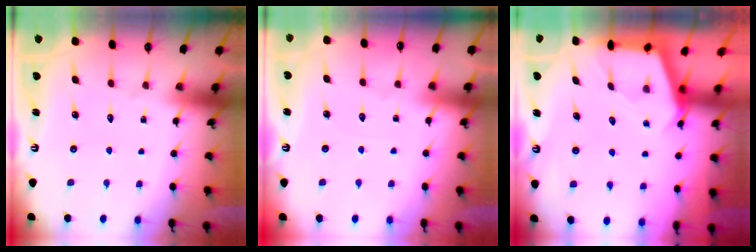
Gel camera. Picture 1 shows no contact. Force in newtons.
{"total": 1.4, "press": 1.4, "slide": 0.3}
{"total": 2.7, "press": 2.7, "slide": 0.3}